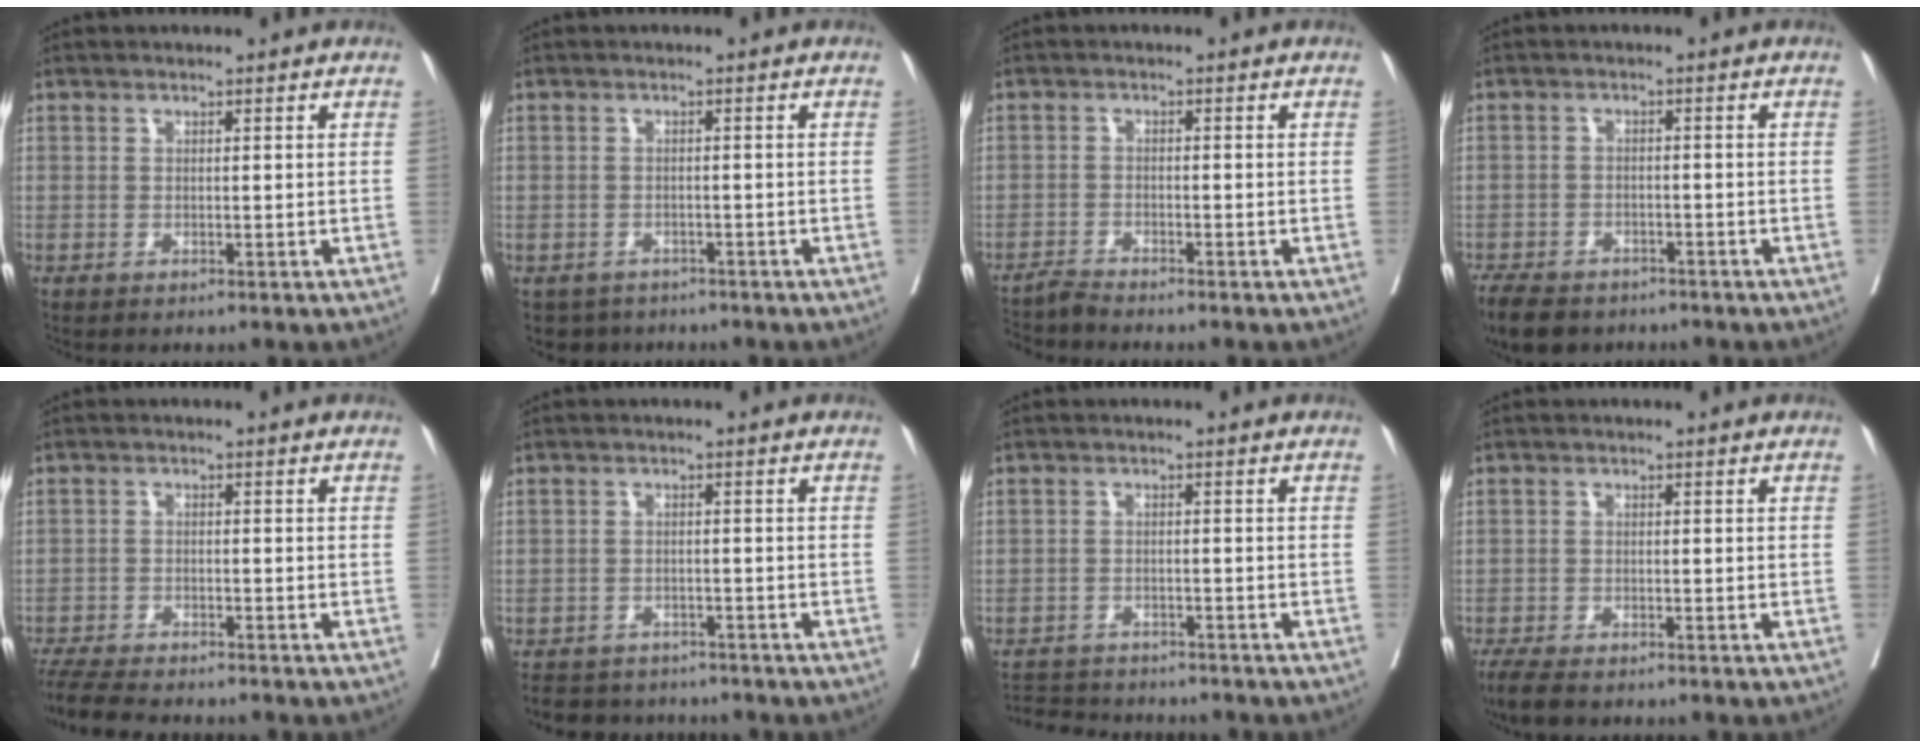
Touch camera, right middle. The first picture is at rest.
{"total": 3.9, "force": [-3.1, 2.5, 0.0], "torque": [0.006, 0.002, -0.047]}
{"total": 2.7, "force": [-2.6, -0.9, 0.0], "torque": [-0.003, -0.015, -0.050]}
{"total": 8.9, "force": [-7.0, 4.2, 3.6], "torque": [-0.065, -0.008, -0.106]}
{"total": 8.9, "force": [-8.1, 1.2, 3.6], "torque": [-0.055, -0.017, -0.132]}
{"total": 7.9, "force": [-7.2, 2.9, 1.3], "torque": [-0.020, 0.005, -0.096]}
{"total": 8.3, "force": [-7.9, 1.9, 1.9], "torque": [-0.033, 0.001, -0.114]}
{"total": 5.0, "force": [-4.1, 1.3, 2.6], "torque": [-0.047, -0.013, -0.067]}